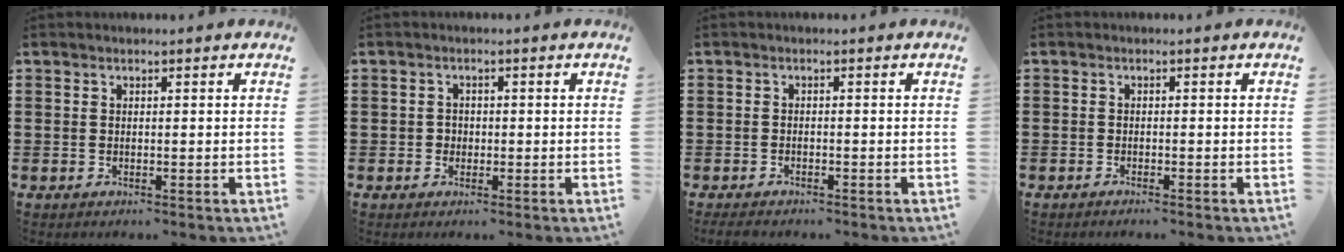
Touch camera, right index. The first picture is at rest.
{"total": 1.3, "force": [-0.3, 1.3, 0.3], "torque": [-0.011, 0.003, -0.008]}
{"total": 1.2, "force": [-1.1, 0.2, 0.3], "torque": [-0.007, -0.003, -0.022]}
{"total": 0.7, "force": [-0.7, 0.0, 0.2], "torque": [-0.006, -0.002, -0.014]}